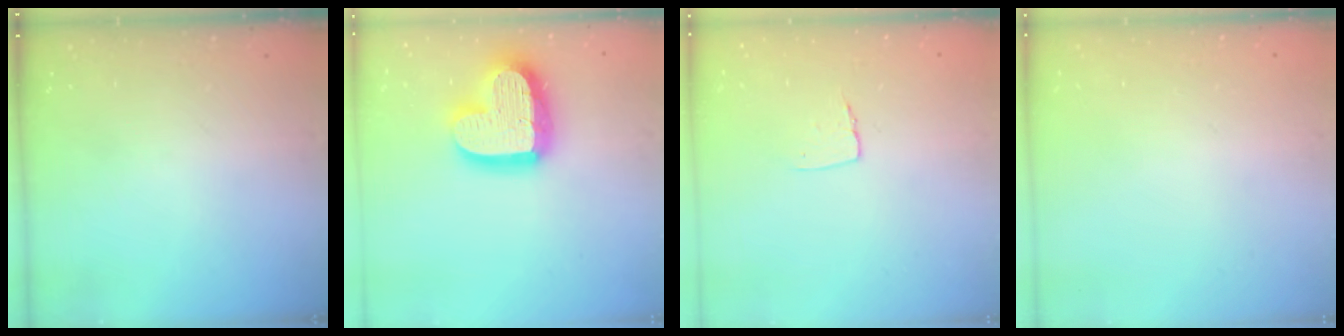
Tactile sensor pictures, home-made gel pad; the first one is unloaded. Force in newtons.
{"total": 19.6, "press": 19.6, "slide": 1.5}
{"total": 5.0, "press": 5.0, "slide": 0.3}
{"total": 0.0}